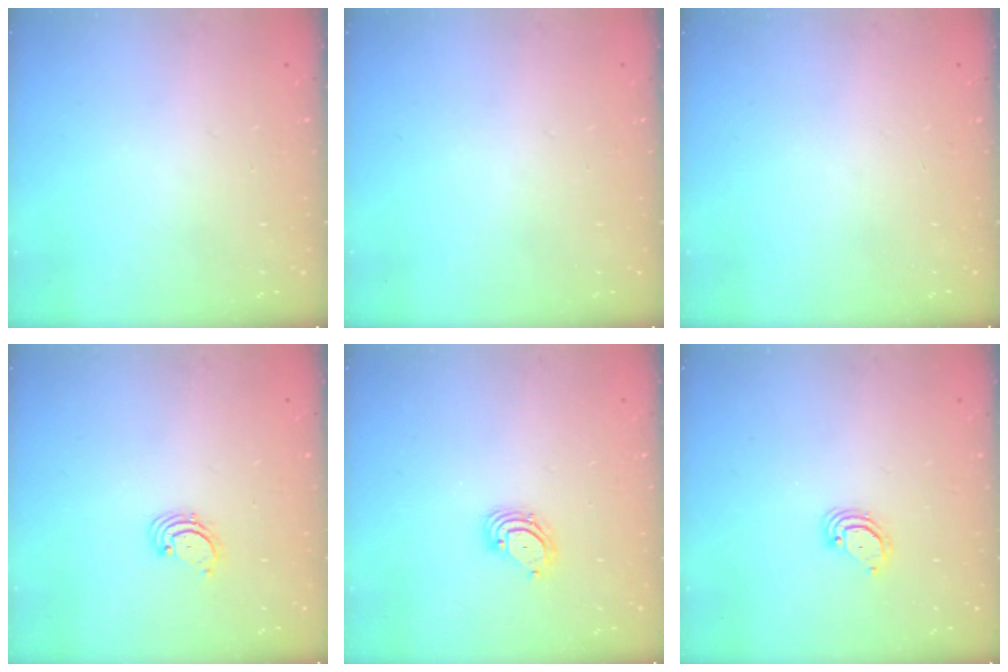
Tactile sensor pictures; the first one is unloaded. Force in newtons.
{"total": 0.0}
{"total": 0.0}
{"total": 1.7, "press": 1.7, "slide": 0.2}
{"total": 3.3, "press": 3.3, "slide": 0.3}
{"total": 3.1, "press": 3.1, "slide": 0.2}